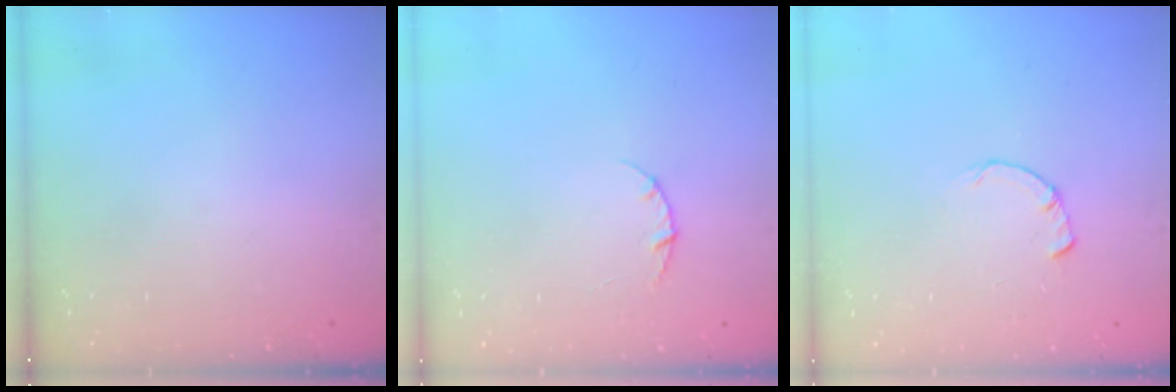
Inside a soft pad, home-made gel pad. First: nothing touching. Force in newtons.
{"total": 2.8, "press": 2.8, "slide": 0.4}
{"total": 0.8, "press": 0.8, "slide": 0.2}